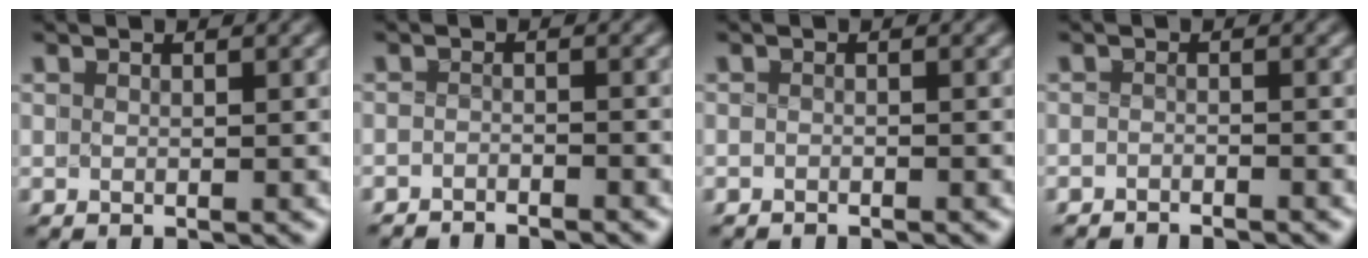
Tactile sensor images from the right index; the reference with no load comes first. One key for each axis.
{"total": 2.9, "fx": -2.7, "fy": -0.2, "fz": -0.8, "tx": 0.011, "ty": -0.009, "tz": -0.050}
{"total": 1.2, "fx": -1.0, "fy": -0.4, "fz": -0.6, "tx": 0.002, "ty": -0.007, "tz": -0.016}
{"total": 2.2, "fx": -2.1, "fy": -0.3, "fz": -0.8, "tx": 0.009, "ty": -0.009, "tz": -0.037}